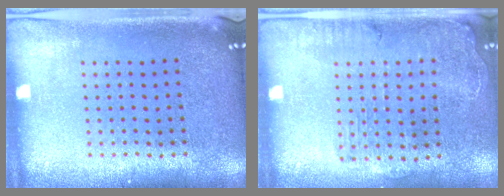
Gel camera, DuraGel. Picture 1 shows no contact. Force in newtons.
{"total": 1.6, "press": 1.5, "slide": 0.5}